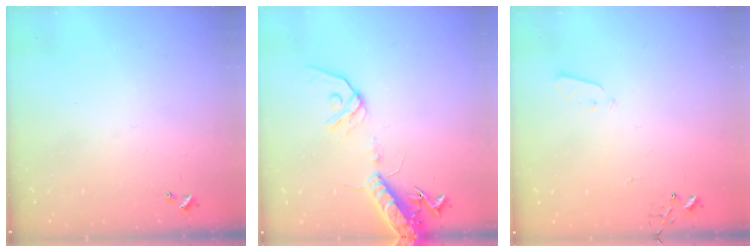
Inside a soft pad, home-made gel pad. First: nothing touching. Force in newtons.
{"total": 15.4, "press": 15.0, "slide": 3.4}
{"total": 3.2, "press": 3.1, "slide": 0.7}